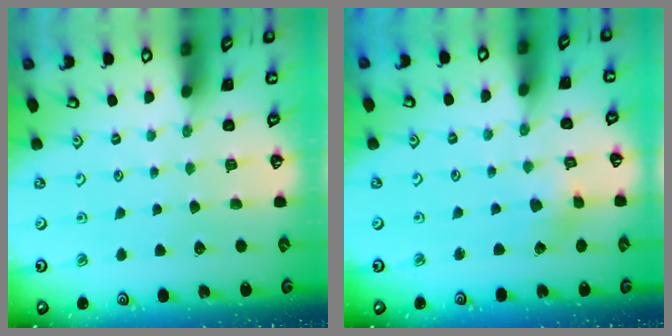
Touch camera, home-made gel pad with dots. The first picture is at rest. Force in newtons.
{"total": 1.5, "press": 1.5, "slide": 0.2}